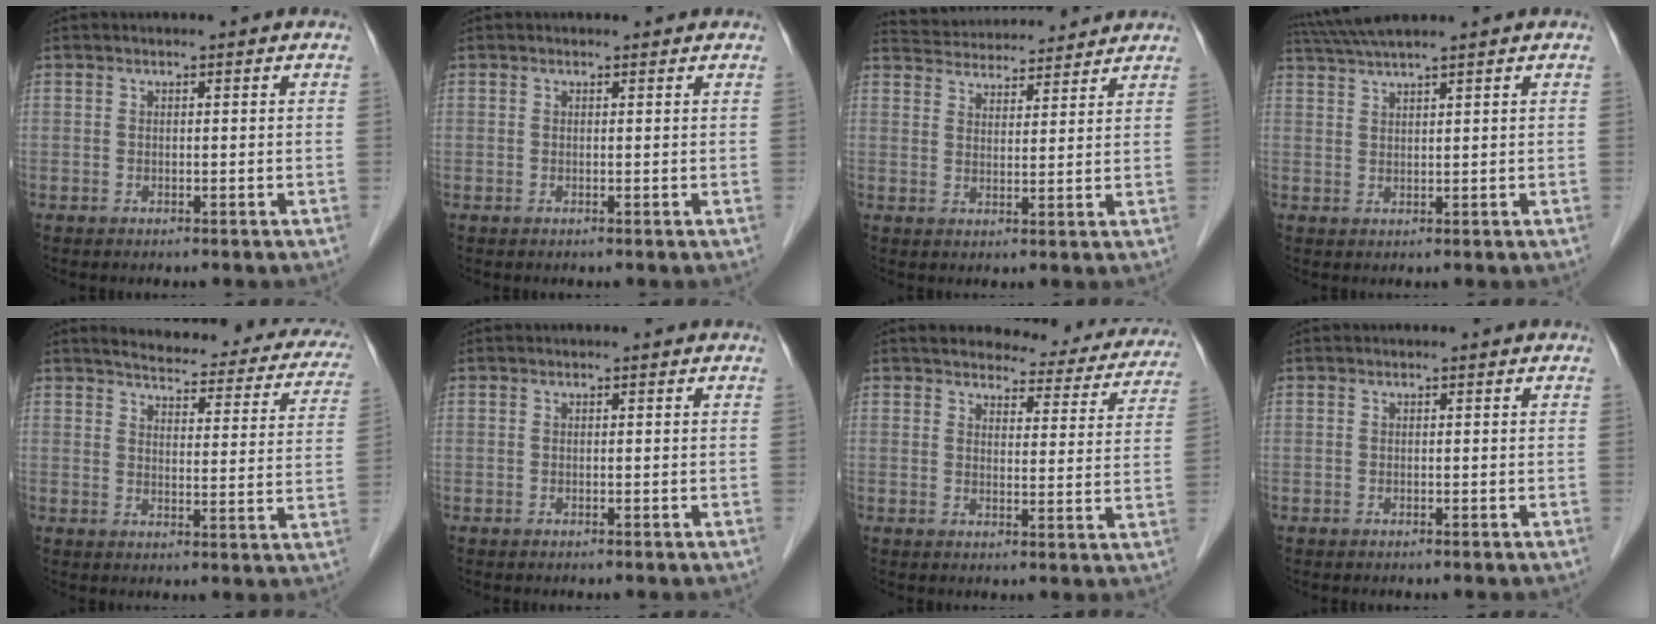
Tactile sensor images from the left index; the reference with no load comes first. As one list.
[{"total": 0.6, "force": [0.6, 0.2, 0.0], "torque": [-0.006, 0.001, 0.007]}, {"total": 12.0, "force": [11.5, 2.2, 2.6], "torque": [-0.043, 0.033, 0.171]}, {"total": 6.0, "force": [5.2, -1.1, 2.9], "torque": [-0.055, 0.029, 0.099]}, {"total": 21.3, "force": [19.0, 5.4, 8.1], "torque": [-0.088, -0.022, 0.209]}, {"total": 0.0}, {"total": 13.1, "force": [12.0, 4.0, 3.3], "torque": [-0.009, -0.015, 0.118]}, {"total": 0.0}]